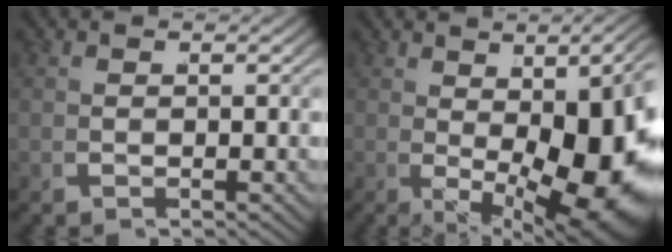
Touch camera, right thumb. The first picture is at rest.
{"total": 14.0, "force": [-1.4, 6.6, 12.3], "torque": [-0.158, -0.023, 0.005]}